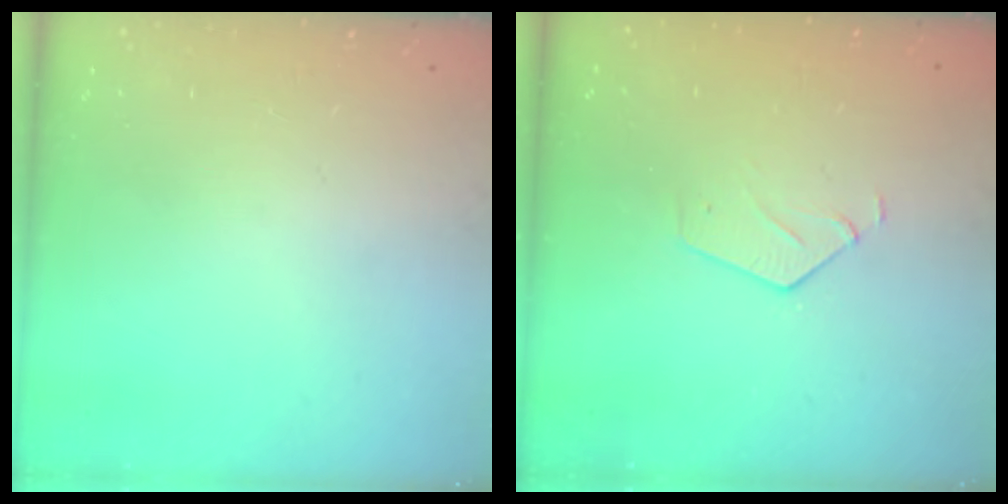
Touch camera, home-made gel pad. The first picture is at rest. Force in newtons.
{"total": 2.6, "press": 2.6, "slide": 0.2}